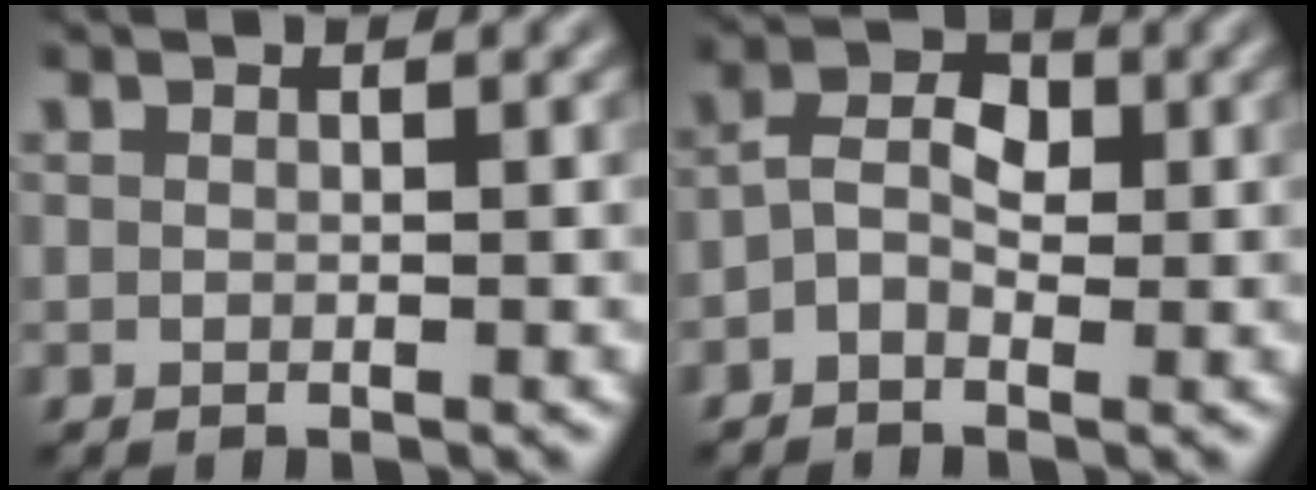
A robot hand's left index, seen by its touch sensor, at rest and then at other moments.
{"total": 3.2, "force": [-0.9, 2.0, 2.4], "torque": [-0.046, 0.009, -0.024]}